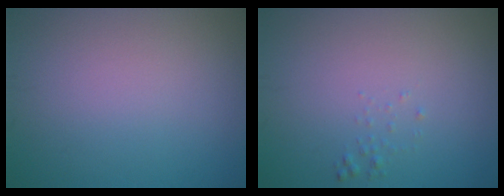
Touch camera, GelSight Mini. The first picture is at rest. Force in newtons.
{"total": 0.5, "press": 0.5, "slide": 0.0}